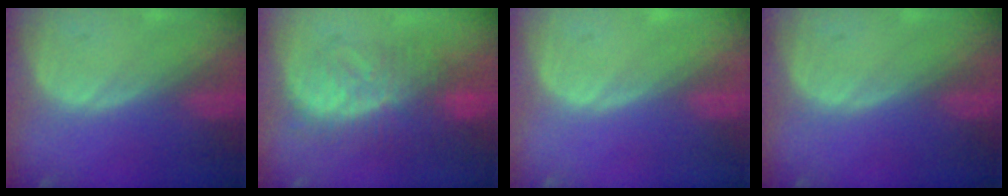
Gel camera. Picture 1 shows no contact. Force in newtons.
{"total": 9.1, "press": 8.7, "slide": 2.7}
{"total": 0.0}
{"total": 0.0}